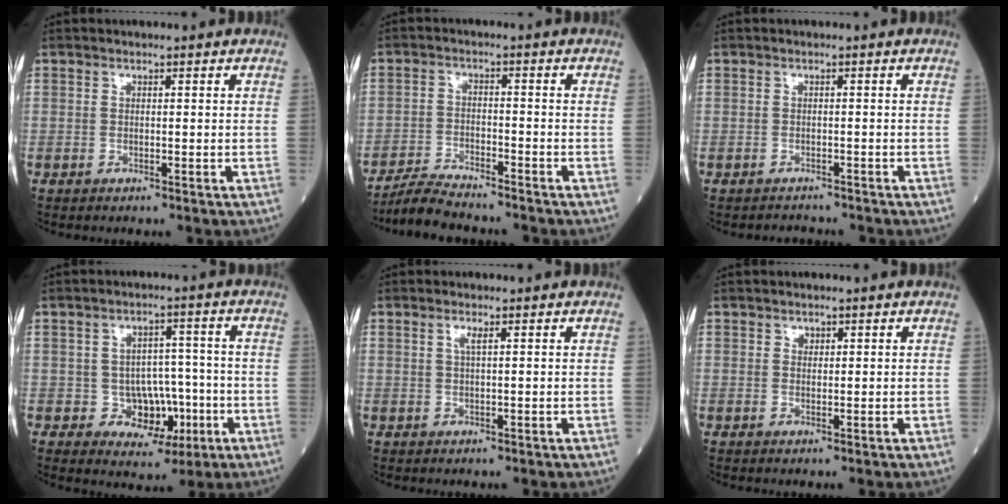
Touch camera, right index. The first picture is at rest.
{"total": 6.4, "force": [-6.1, 0.3, 2.1], "torque": [-0.036, -0.019, -0.111]}
{"total": 1.5, "force": [-1.5, 0.2, -0.4], "torque": [0.007, -0.004, -0.022]}
{"total": 6.6, "force": [-1.8, 5.3, 3.6], "torque": [-0.034, 0.017, -0.015]}
{"total": 1.3, "force": [0.6, 0.0, 1.2], "torque": [-0.028, 0.002, 0.010]}
{"total": 0.8, "force": [0.5, 0.6, 0.3], "torque": [0.001, -0.003, 0.006]}